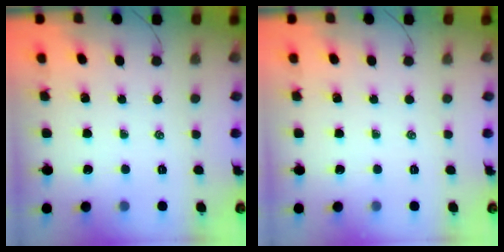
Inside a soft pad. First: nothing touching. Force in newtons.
{"total": 0.0}